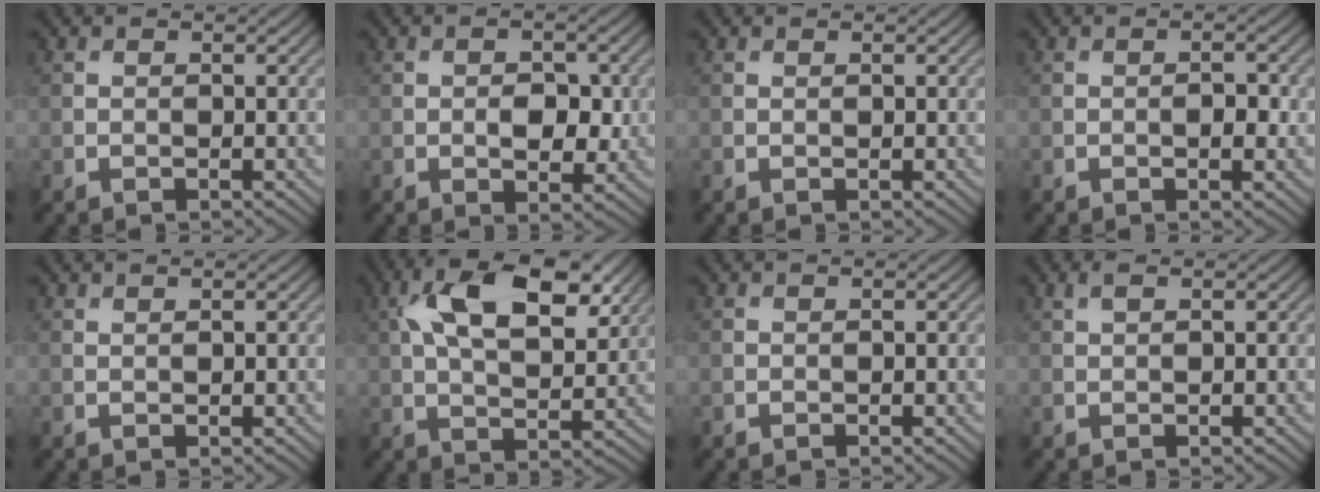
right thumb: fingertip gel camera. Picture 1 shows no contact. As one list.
[{"total": 3.9, "force": [-0.3, 2.3, 3.1], "torque": [-0.048, -0.007, -0.003]}, {"total": 0.0}, {"total": 2.0, "force": [-0.3, 0.9, 1.8], "torque": [-0.024, 0.001, -0.007]}, {"total": 0.5, "force": [0.4, 0.0, 0.3], "torque": [-0.004, 0.002, 0.010]}, {"total": 13.4, "force": [5.3, 6.4, 10.6], "torque": [-0.198, 0.011, 0.087]}, {"total": 0.0}, {"total": 1.2, "force": [0.7, 0.4, 0.9], "torque": [-0.028, 0.004, 0.016]}]